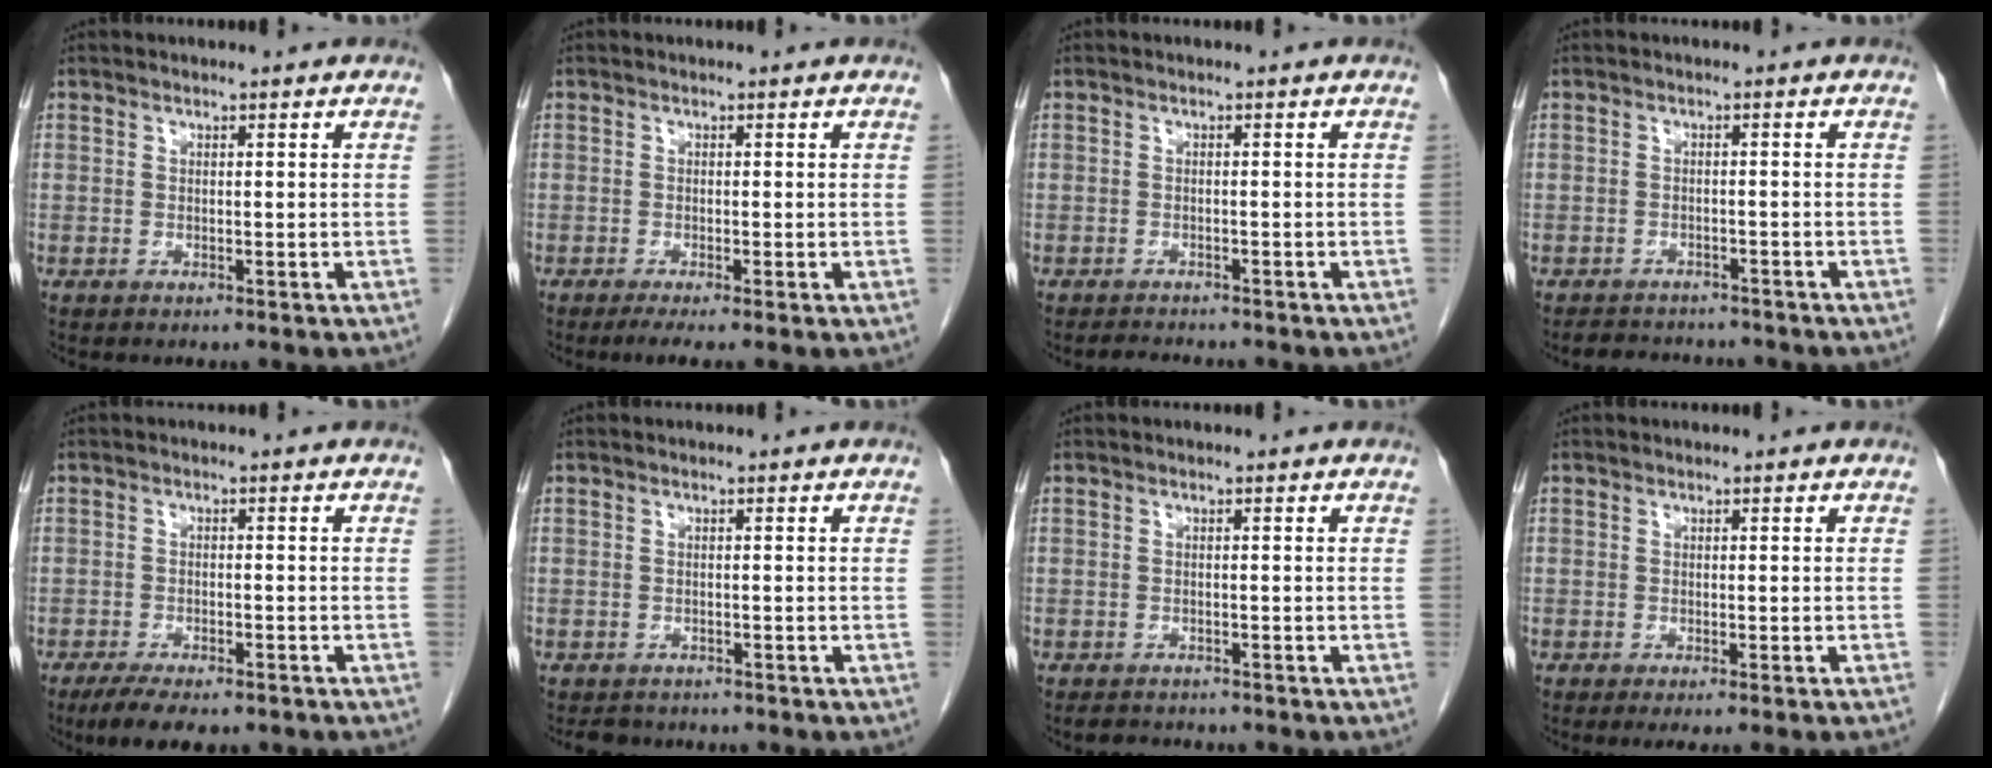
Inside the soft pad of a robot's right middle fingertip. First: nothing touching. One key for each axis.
{"total": 3.1, "fx": -2.0, "fy": -0.1, "fz": 2.3, "tx": -0.041, "ty": -0.012, "tz": -0.038}
{"total": 2.4, "fx": -2.3, "fy": 0.4, "fz": 0.5, "tx": -0.014, "ty": -0.009, "tz": -0.034}
{"total": 5.4, "fx": -5.0, "fy": 1.9, "fz": 0.9, "tx": -0.012, "ty": -0.001, "tz": -0.069}
{"total": 7.3, "fx": -5.6, "fy": 2.1, "fz": 4.2, "tx": -0.064, "ty": -0.013, "tz": -0.083}
{"total": 2.6, "fx": -2.3, "fy": 1.2, "fz": 0.1, "tx": -0.007, "ty": -0.002, "tz": -0.034}
{"total": 2.6, "fx": -2.4, "fy": 0.9, "fz": 0.4, "tx": -0.011, "ty": -0.006, "tz": -0.035}
{"total": 3.2, "fx": -2.5, "fy": -0.7, "fz": 1.8, "tx": -0.018, "ty": -0.006, "tz": -0.034}